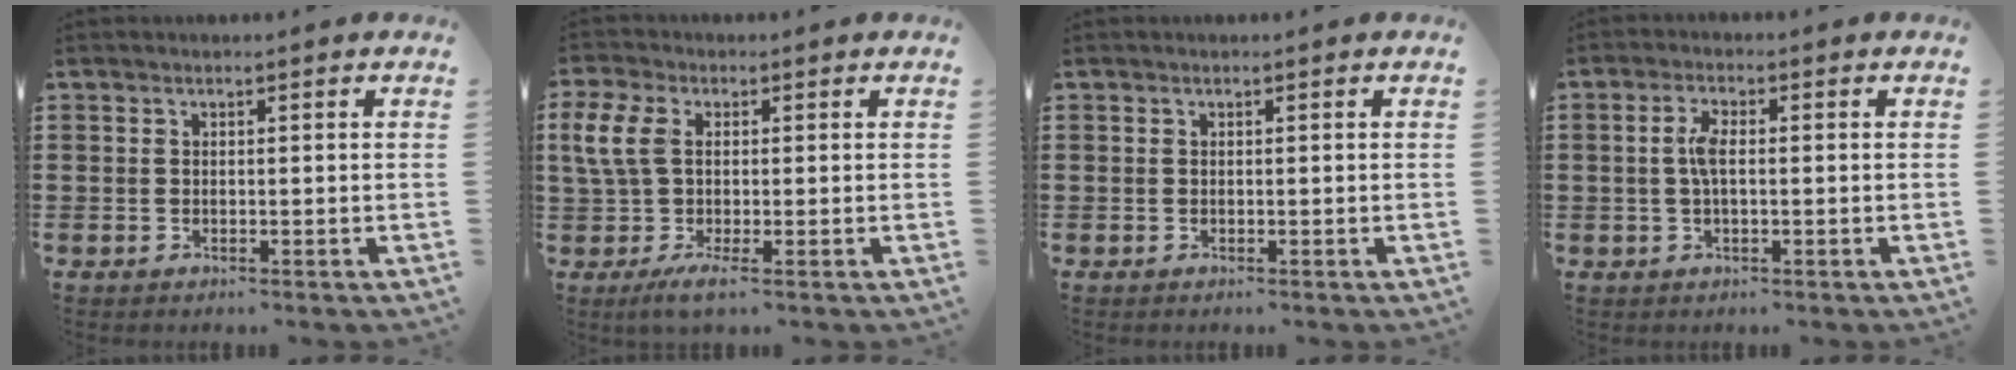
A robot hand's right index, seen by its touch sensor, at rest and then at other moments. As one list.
[{"total": 7.4, "force": [-0.3, 3.2, 6.7], "torque": [-0.155, -0.009, -0.008]}, {"total": 0.0}, {"total": 3.7, "force": [0.1, 1.4, 3.5], "torque": [-0.074, 0.002, -0.003]}]